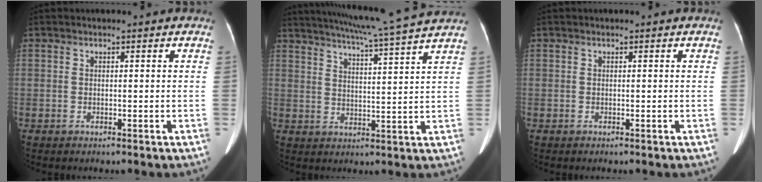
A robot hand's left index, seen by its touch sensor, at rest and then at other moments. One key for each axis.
{"total": 13.8, "fx": 12.3, "fy": -2.0, "fz": 5.9, "tx": -0.109, "ty": -0.013, "tz": 0.168}
{"total": 0.0}